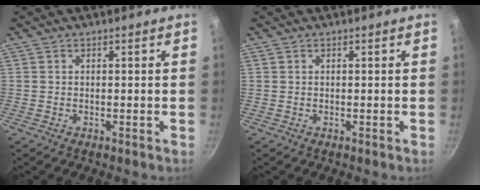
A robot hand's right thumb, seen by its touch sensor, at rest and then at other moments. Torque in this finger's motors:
{"motor_torque": [-0.05, 0.31, 0.70, 0.12, -0.01]}